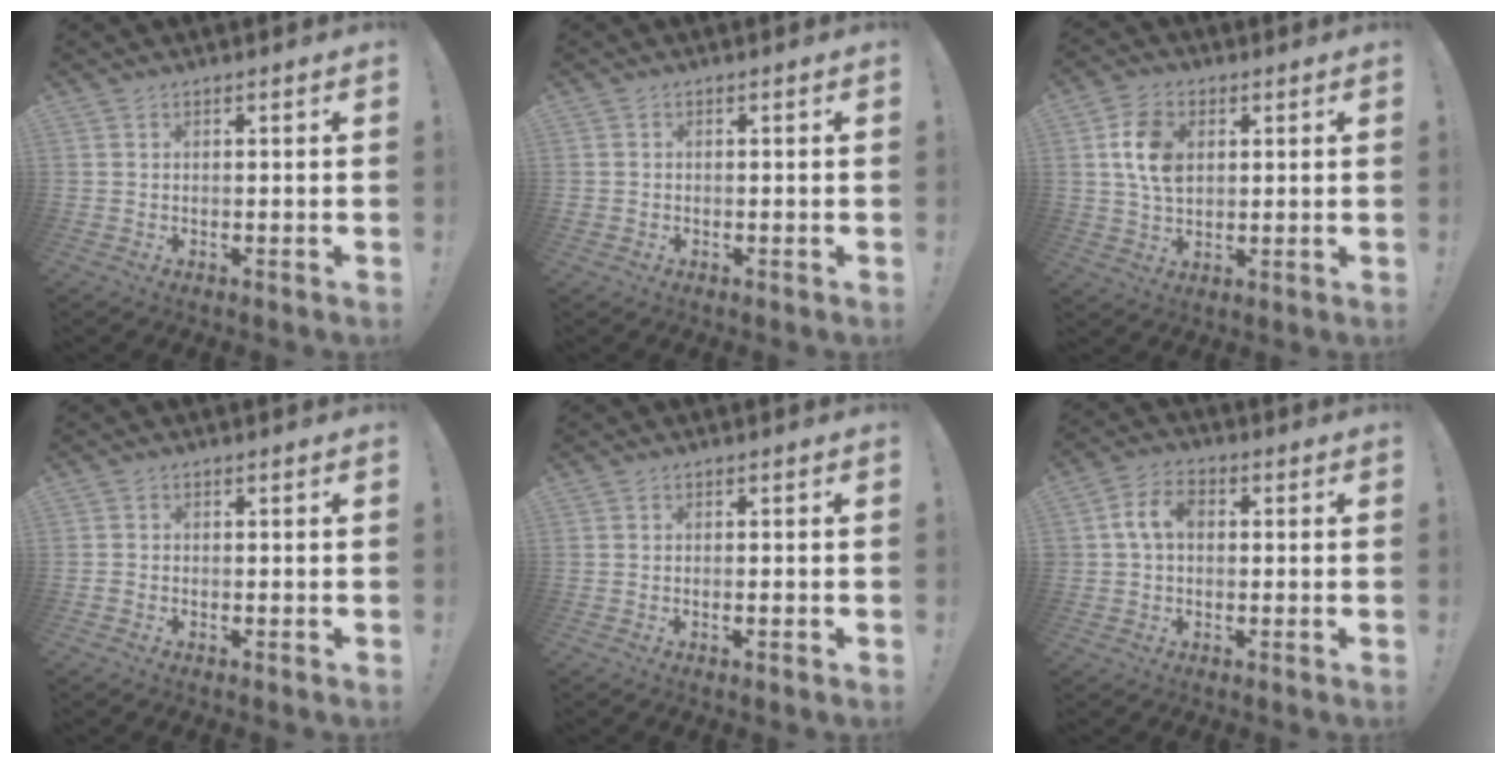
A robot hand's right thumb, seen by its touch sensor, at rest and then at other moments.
{"total": 1.1, "force": [-0.6, 0.9, 0.4], "torque": [-0.013, 0.005, -0.009]}
{"total": 11.0, "force": [2.9, 8.0, 7.0], "torque": [-0.126, 0.007, 0.056]}
{"total": 1.1, "force": [-0.8, 0.6, 0.5], "torque": [-0.014, 0.006, -0.013]}
{"total": 1.2, "force": [-0.6, 0.0, 1.0], "torque": [-0.016, 0.001, -0.012]}
{"total": 7.7, "force": [0.9, 5.5, 5.3], "torque": [-0.098, 0.017, 0.019]}